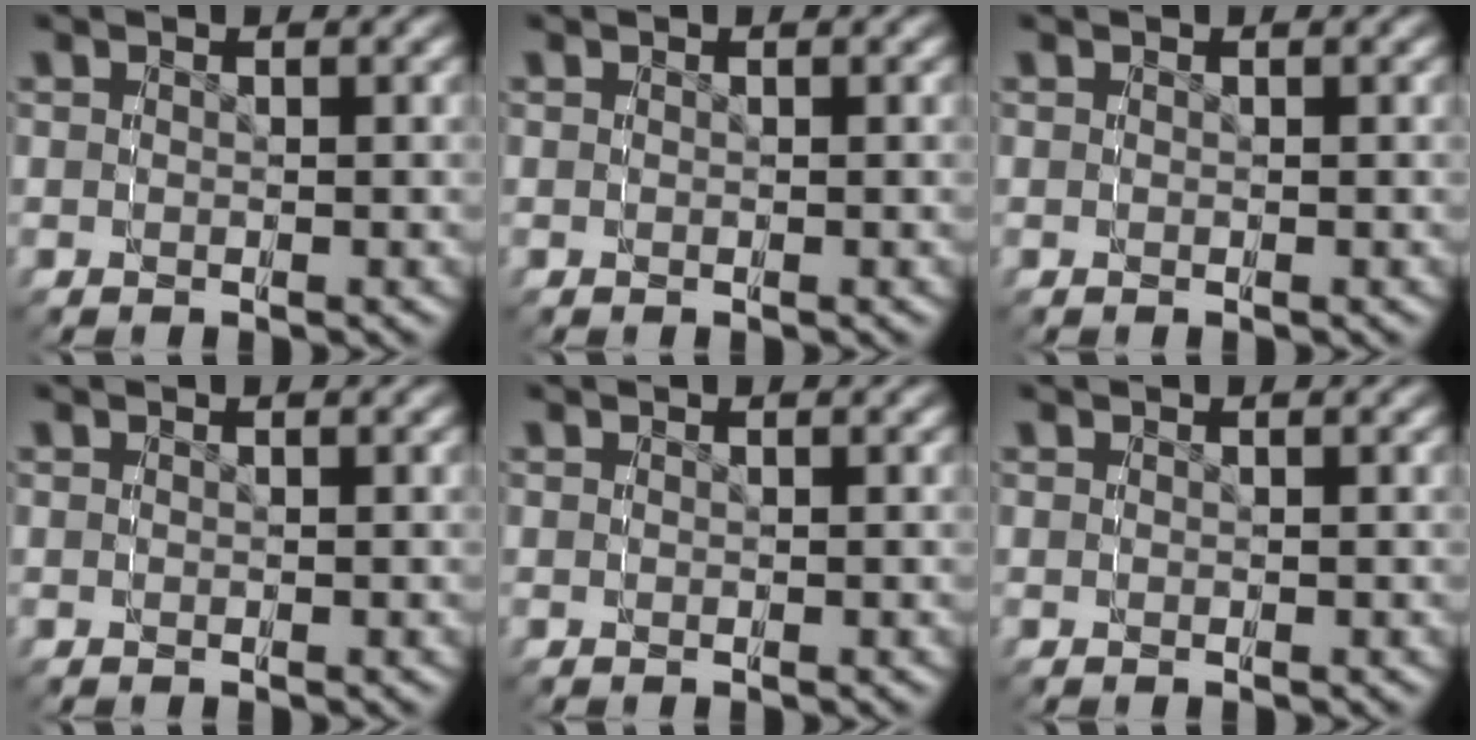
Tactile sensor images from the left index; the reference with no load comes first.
{"total": 0.0}
{"total": 0.0}
{"total": 0.0}
{"total": 0.0}
{"total": 0.0}